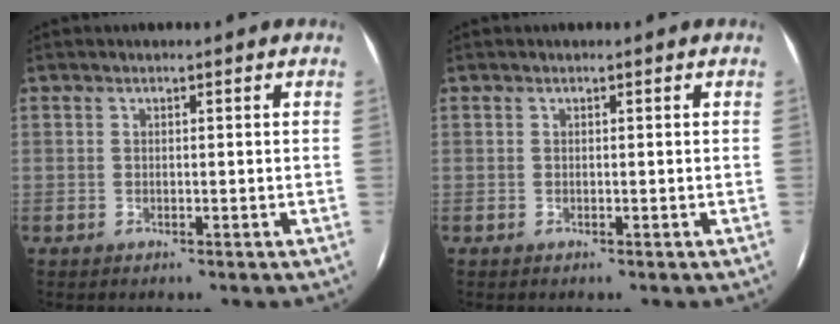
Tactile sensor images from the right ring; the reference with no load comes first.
{"total": 0.0}